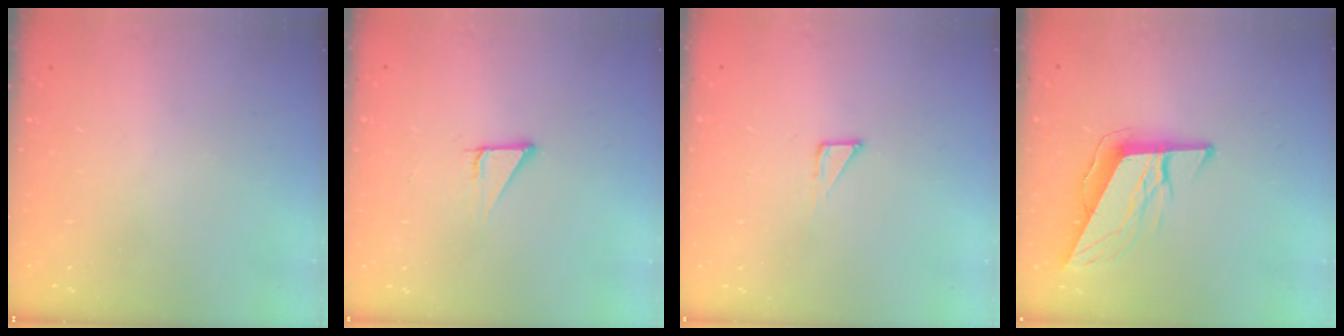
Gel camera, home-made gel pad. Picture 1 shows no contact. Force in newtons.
{"total": 2.9, "press": 2.9, "slide": 0.1}
{"total": 2.7, "press": 2.7, "slide": 0.2}
{"total": 10.5, "press": 10.2, "slide": 2.4}